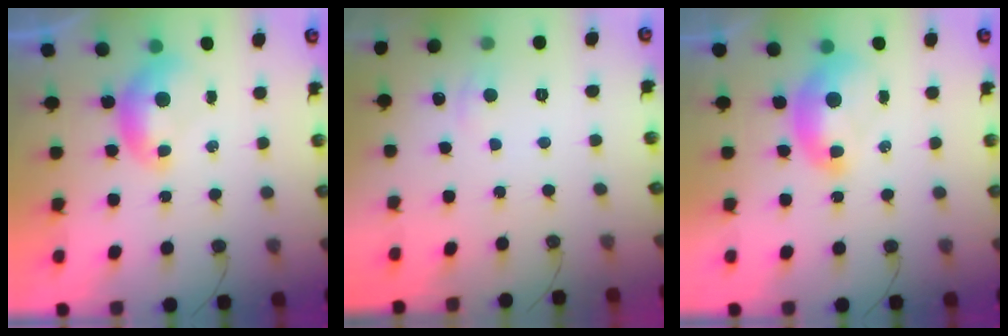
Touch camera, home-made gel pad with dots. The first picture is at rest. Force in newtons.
{"total": 0.6, "press": 0.3, "slide": 0.6}
{"total": 2.6, "press": 2.5, "slide": 0.6}